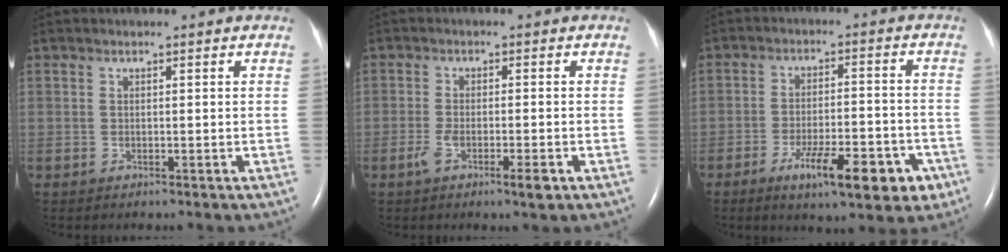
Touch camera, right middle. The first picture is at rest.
{"total": 4.1, "force": [-2.0, 0.6, 3.5], "torque": [-0.066, -0.005, -0.036]}
{"total": 11.7, "force": [-6.3, 3.1, 9.4], "torque": [-0.136, 0.000, -0.086]}